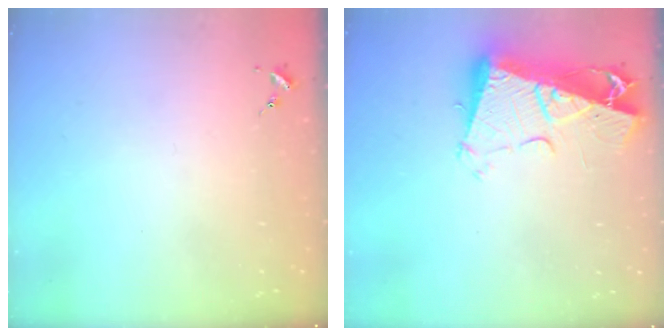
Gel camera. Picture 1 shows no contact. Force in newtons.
{"total": 14.0, "press": 13.9, "slide": 1.6}